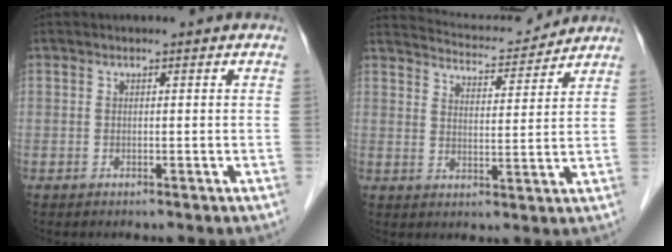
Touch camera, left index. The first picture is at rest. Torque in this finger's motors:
{"motor_torque": [0.33, -0.89, 0.00, 0.00]}